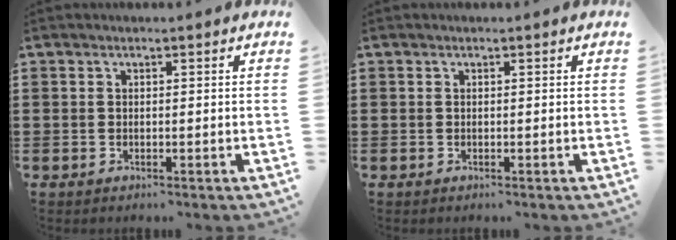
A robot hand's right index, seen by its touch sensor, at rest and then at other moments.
{"total": 0.0}